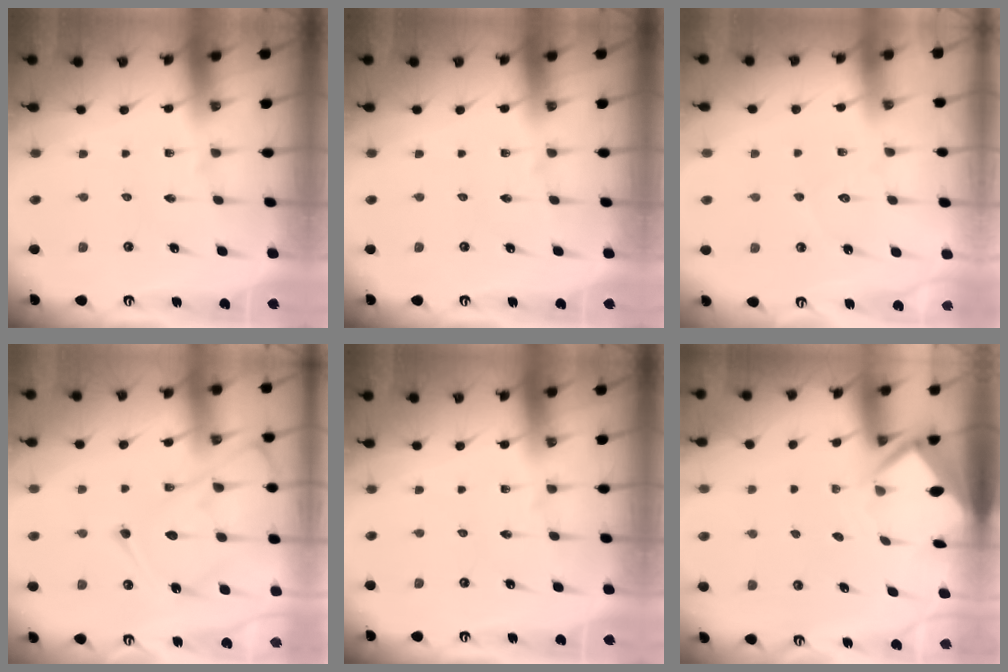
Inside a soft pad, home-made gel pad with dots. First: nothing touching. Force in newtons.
{"total": 0.0}
{"total": 3.9, "press": 3.9, "slide": 0.4}
{"total": 15.2, "press": 15.1, "slide": 1.7}
{"total": 0.0}
{"total": 2.8, "press": 2.8, "slide": 0.1}